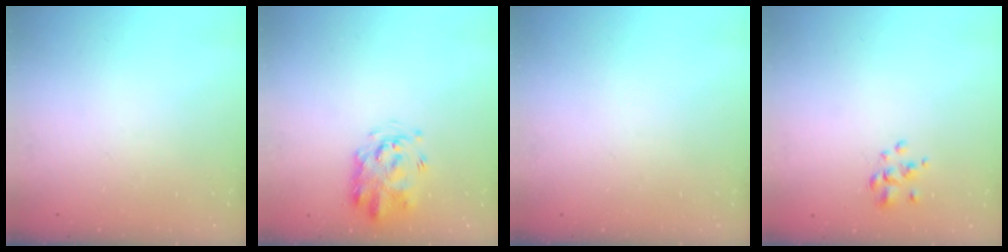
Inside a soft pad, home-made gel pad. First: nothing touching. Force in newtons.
{"total": 3.3, "press": 3.2, "slide": 0.7}
{"total": 0.0}
{"total": 2.7, "press": 2.5, "slide": 0.9}